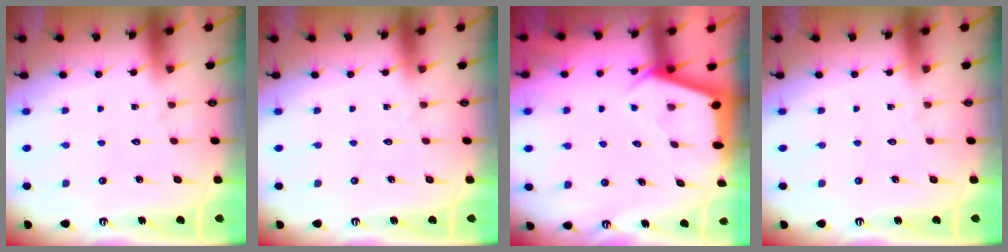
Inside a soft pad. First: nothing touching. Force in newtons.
{"total": 0.0}
{"total": 2.9, "press": 2.9, "slide": 0.3}
{"total": 0.0}